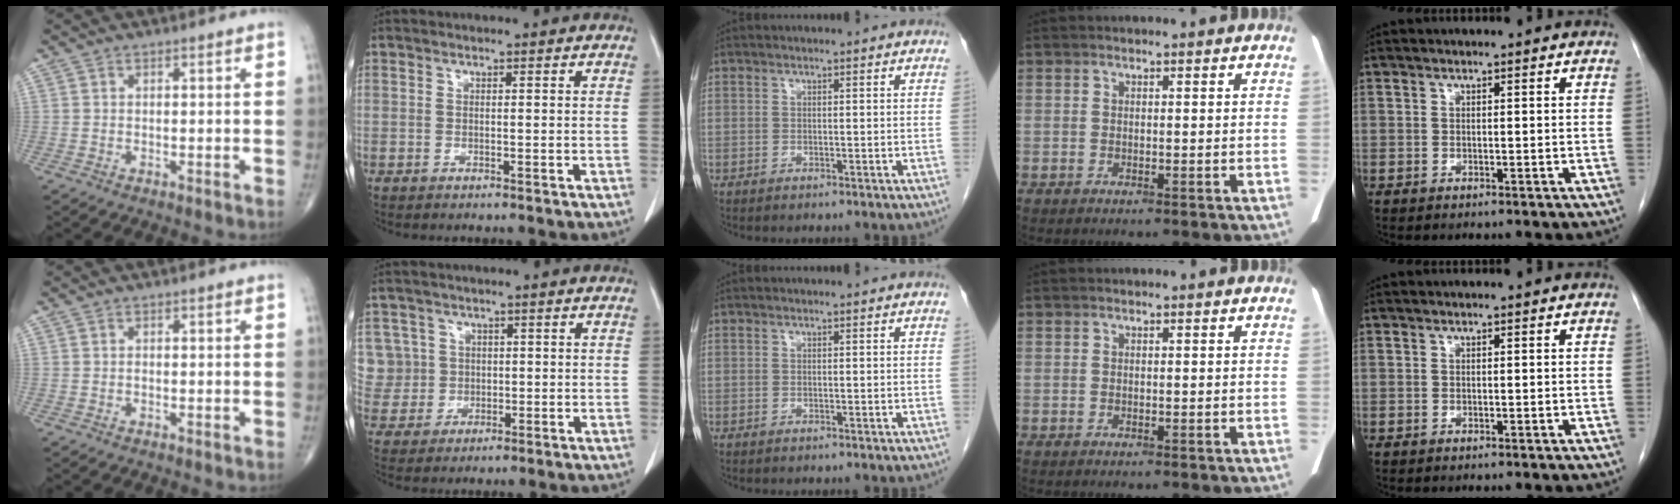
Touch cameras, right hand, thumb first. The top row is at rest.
{"index": {"total": 7.6, "force": [1.6, 7.4, 0.0], "torque": [-0.003, 0.031, 0.046]}}